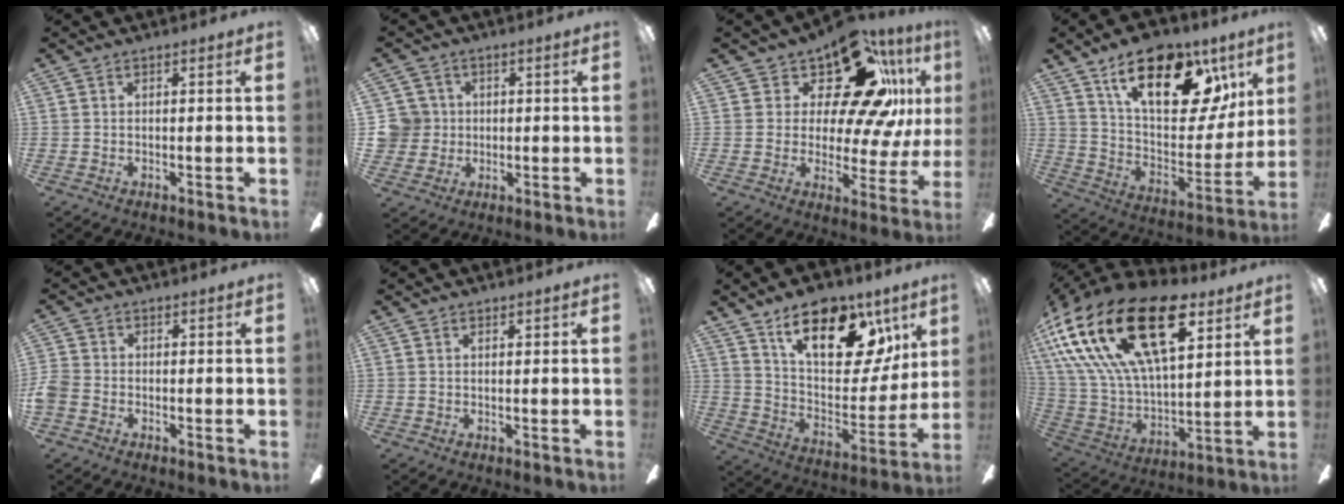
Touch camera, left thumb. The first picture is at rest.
{"total": 7.2, "force": [0.8, 7.0, 1.0], "torque": [-0.040, 0.008, 0.017]}
{"total": 18.8, "force": [11.1, 7.8, 13.1], "torque": [-0.199, -0.075, 0.185]}
{"total": 24.9, "force": [13.5, 12.5, 16.8], "torque": [-0.247, -0.064, 0.234]}
{"total": 3.3, "force": [-1.5, 2.5, 1.5], "torque": [-0.035, 0.008, -0.030]}
{"total": 0.9, "force": [0.6, 0.4, 0.6], "torque": [-0.011, 0.002, 0.010]}
{"total": 23.0, "force": [13.0, 11.9, 14.9], "torque": [-0.215, -0.063, 0.222]}
{"total": 31.2, "force": [15.1, 15.2, 22.7], "torque": [-0.449, -0.085, 0.262]}